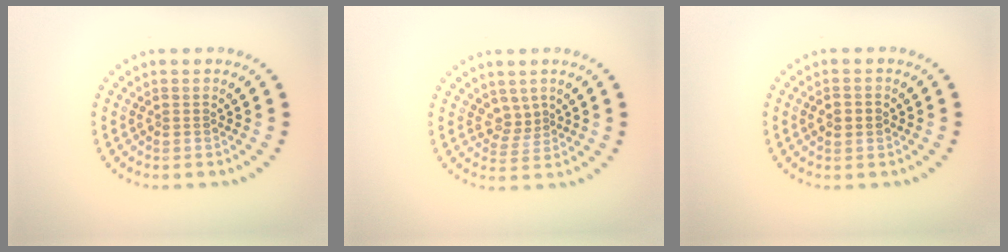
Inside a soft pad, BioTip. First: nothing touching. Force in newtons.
{"total": 1.9, "press": 1.3, "slide": 1.4}
{"total": 2.1, "press": 2.1, "slide": 0.1}